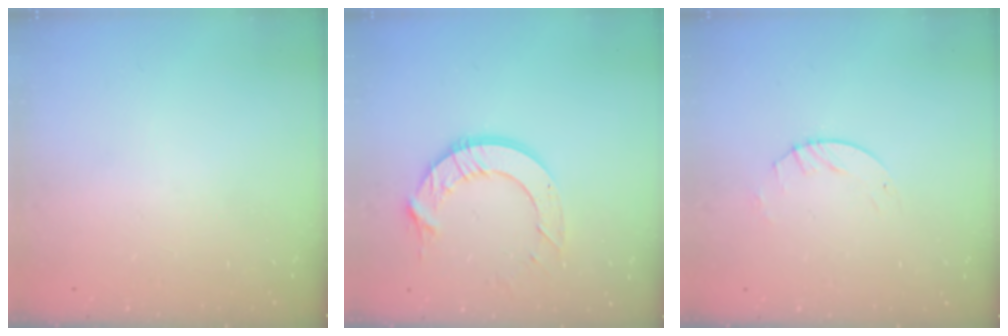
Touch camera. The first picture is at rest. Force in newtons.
{"total": 11.2, "press": 11.1, "slide": 1.3}
{"total": 2.6, "press": 2.6, "slide": 0.3}